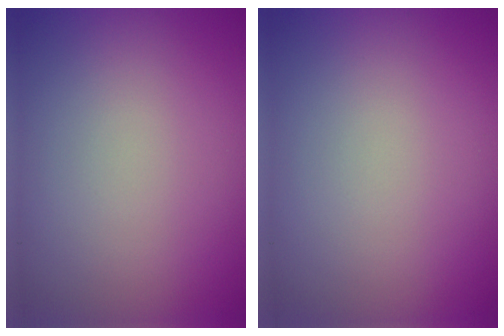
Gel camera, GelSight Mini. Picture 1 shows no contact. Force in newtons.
{"total": 0.0}